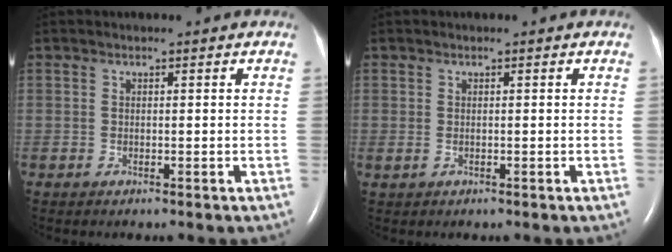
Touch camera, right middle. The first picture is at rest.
{"total": 0.7, "force": [0.0, 0.3, 0.6], "torque": [-0.021, -0.004, 0.004]}